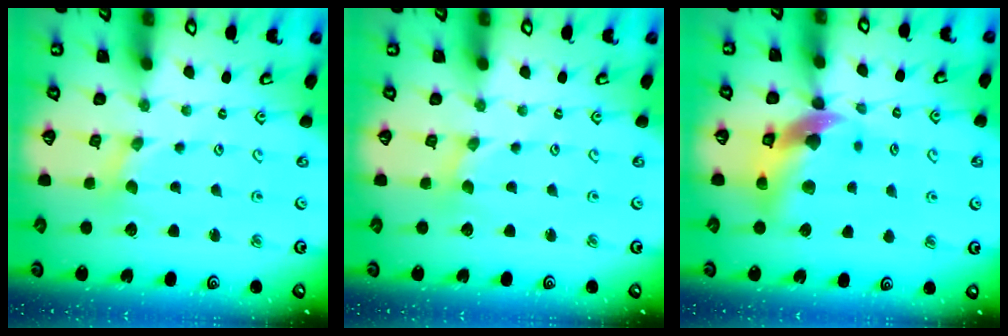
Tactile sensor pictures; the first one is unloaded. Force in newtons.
{"total": 0.0}
{"total": 11.5, "press": 11.4, "slide": 1.7}